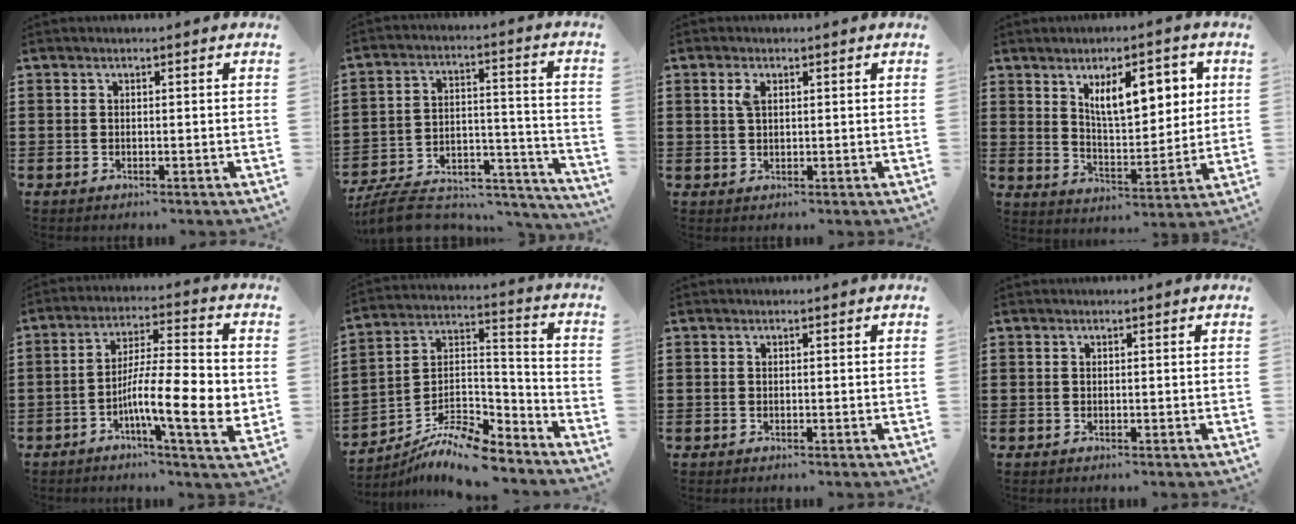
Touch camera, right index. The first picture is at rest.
{"total": 9.7, "force": [-8.6, 2.6, 3.6], "torque": [-0.058, 0.027, -0.162]}
{"total": 2.1, "force": [0.8, 1.0, 1.7], "torque": [-0.038, 0.005, 0.012]}
{"total": 9.5, "force": [4.0, 4.0, 7.6], "torque": [-0.117, -0.004, 0.062]}
{"total": 12.7, "force": [-2.9, 2.5, 12.1], "torque": [-0.216, -0.010, -0.055]}
{"total": 10.1, "force": [-8.5, 3.0, 4.5], "torque": [-0.088, 0.024, -0.169]}
{"total": 0.0}
{"total": 0.0}